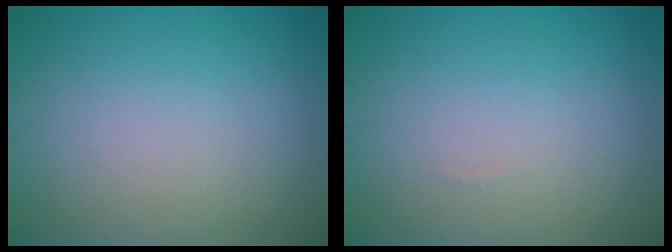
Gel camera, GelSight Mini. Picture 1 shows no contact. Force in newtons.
{"total": 0.0}